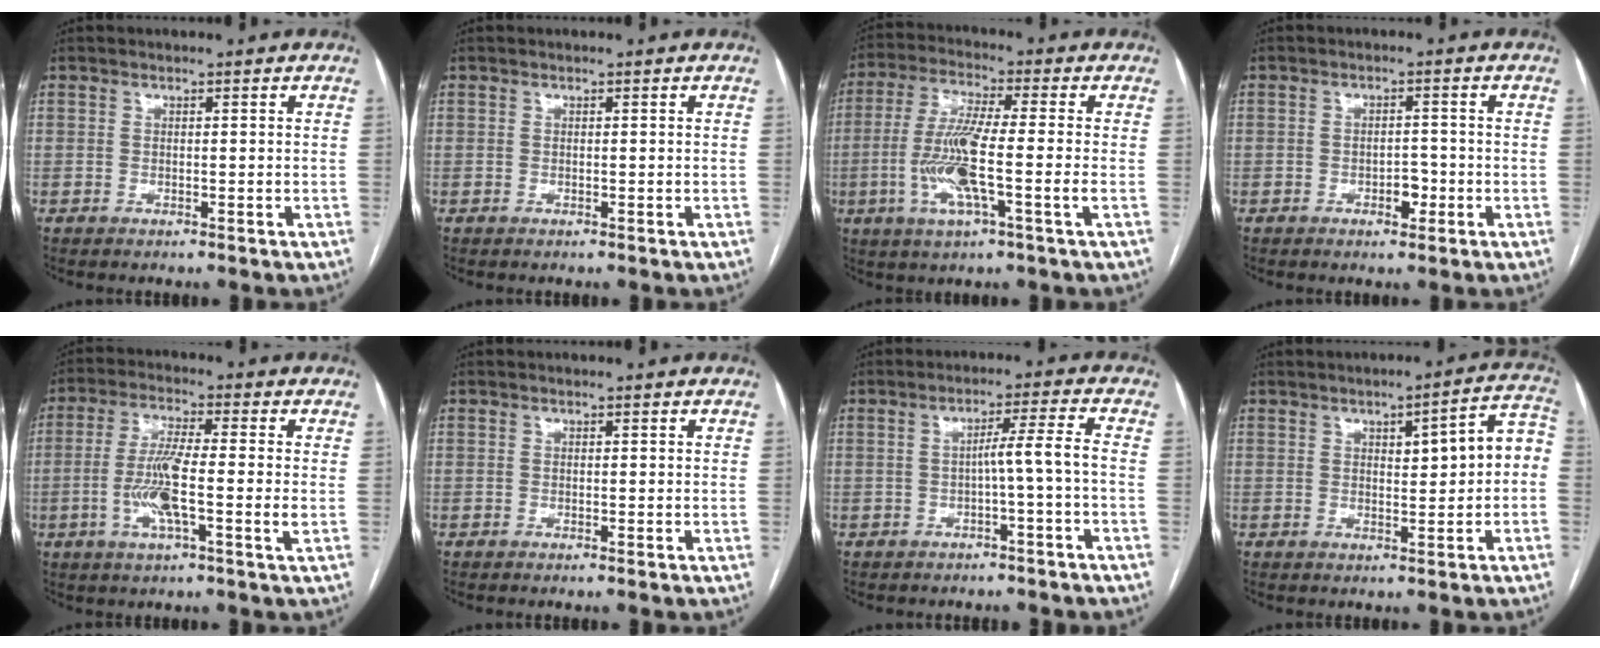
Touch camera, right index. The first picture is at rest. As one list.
[{"total": 0.0}, {"total": 11.0, "force": [-2.3, 0.3, 10.8], "torque": [-0.223, -0.004, -0.050]}, {"total": 2.6, "force": [-1.1, 1.5, 1.9], "torque": [-0.022, 0.008, -0.011]}, {"total": 9.0, "force": [-1.7, 0.4, 8.8], "torque": [-0.177, -0.001, -0.037]}, {"total": 0.0}, {"total": 4.4, "force": [-1.3, -1.1, 4.1], "torque": [-0.066, 0.013, -0.019]}, {"total": 7.2, "force": [0.4, 1.8, 6.9], "torque": [-0.087, 0.030, 0.007]}]